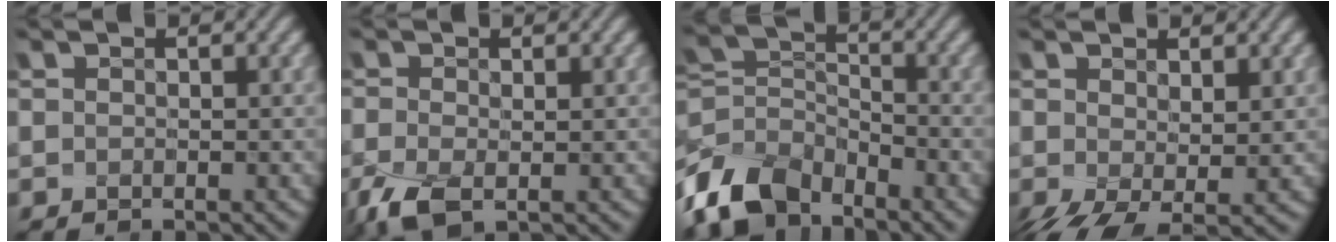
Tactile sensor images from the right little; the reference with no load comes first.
{"total": 4.4, "force": [-2.0, 2.1, 3.3], "torque": [-0.083, -0.012, -0.039]}
{"total": 7.0, "force": [-5.1, 3.7, 3.0], "torque": [-0.065, -0.005, -0.109]}
{"total": 8.1, "force": [-2.0, 4.8, 6.3], "torque": [-0.130, -0.026, -0.017]}